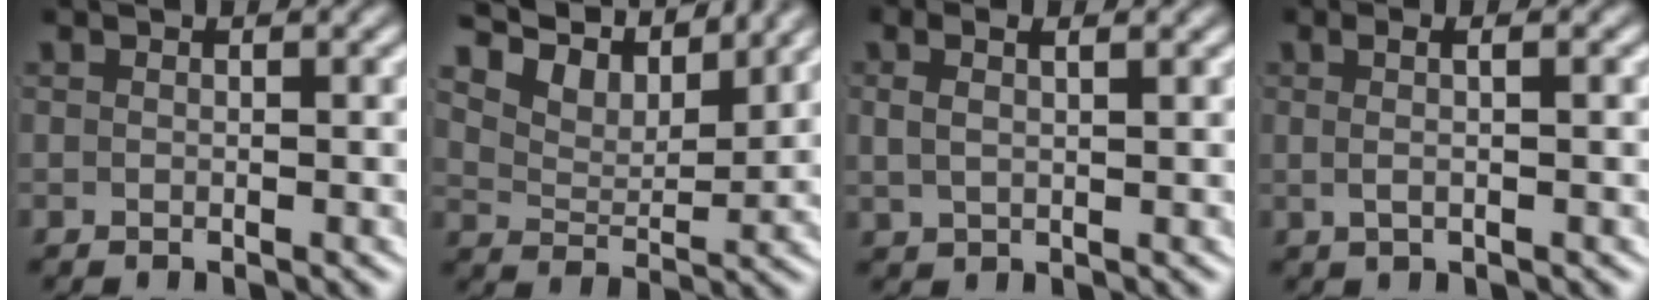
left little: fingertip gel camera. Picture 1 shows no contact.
{"total": 8.7, "force": [6.6, 3.7, 4.3], "torque": [-0.076, 0.019, 0.100]}
{"total": 1.9, "force": [0.8, 0.8, 1.6], "torque": [-0.036, -0.003, 0.021]}
{"total": 2.0, "force": [0.2, 0.1, 2.0], "torque": [-0.029, 0.000, 0.006]}